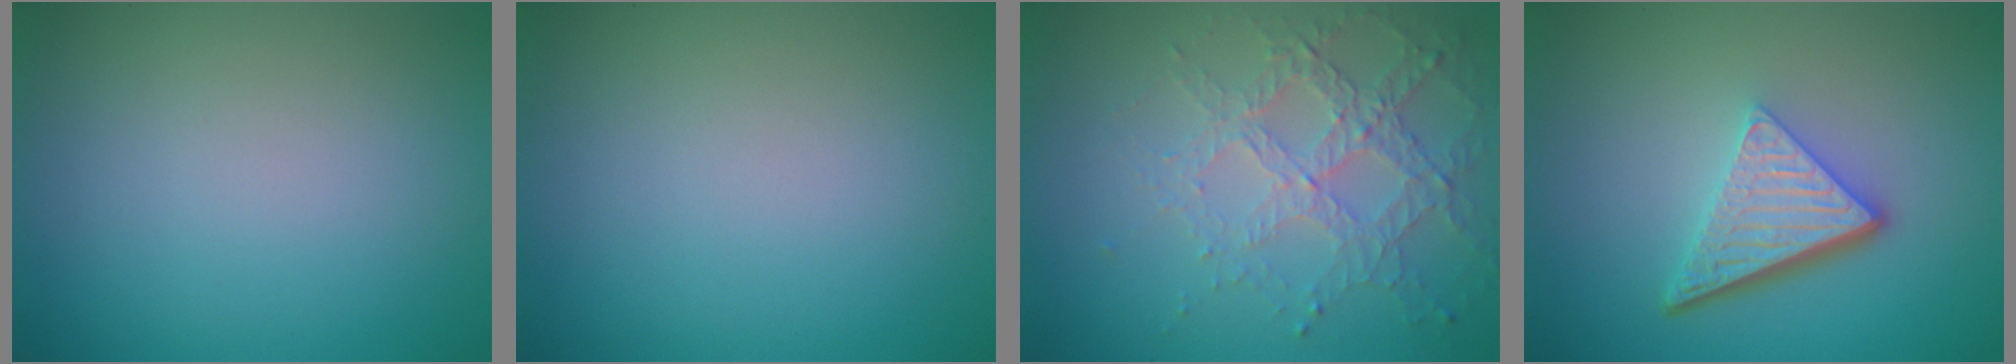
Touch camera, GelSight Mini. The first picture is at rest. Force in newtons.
{"total": 0.0}
{"total": 4.7, "press": 3.3, "slide": 3.3}
{"total": 5.1, "press": 3.6, "slide": 3.7}